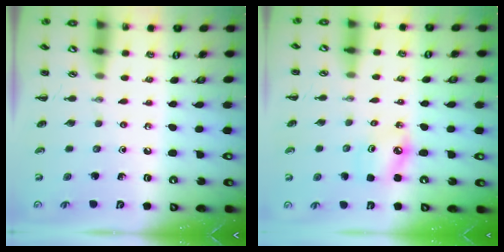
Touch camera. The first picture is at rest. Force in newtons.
{"total": 4.9, "press": 4.8, "slide": 1.1}